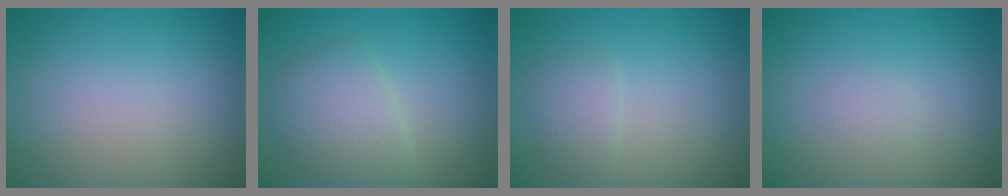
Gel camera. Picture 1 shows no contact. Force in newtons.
{"total": 3.7, "press": 3.7, "slide": 0.1}
{"total": 1.6, "press": 1.6, "slide": 0.0}
{"total": 0.7, "press": 0.7, "slide": 0.0}